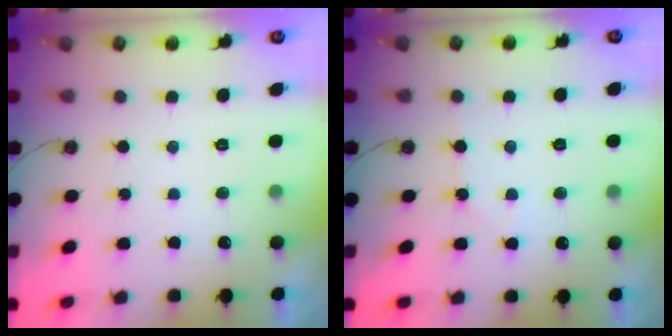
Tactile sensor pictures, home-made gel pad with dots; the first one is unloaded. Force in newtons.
{"total": 3.8, "press": 3.7, "slide": 0.6}